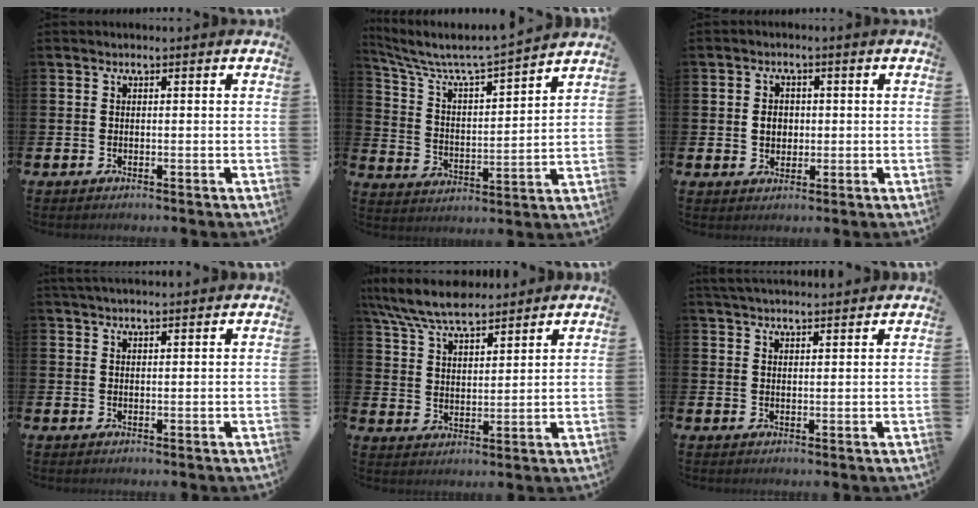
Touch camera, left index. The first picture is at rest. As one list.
[{"total": 6.6, "force": [6.1, 0.3, 2.2], "torque": [-0.074, -0.051, 0.098]}, {"total": 2.8, "force": [0.2, 2.4, 1.5], "torque": [-0.016, 0.003, -0.002]}, {"total": 2.2, "force": [2.2, 0.2, 0.5], "torque": [-0.004, -0.008, 0.037]}, {"total": 7.8, "force": [7.3, 1.4, 2.3], "torque": [-0.073, -0.030, 0.134]}, {"total": 3.0, "force": [3.0, 0.2, 0.4], "torque": [-0.011, -0.011, 0.055]}]